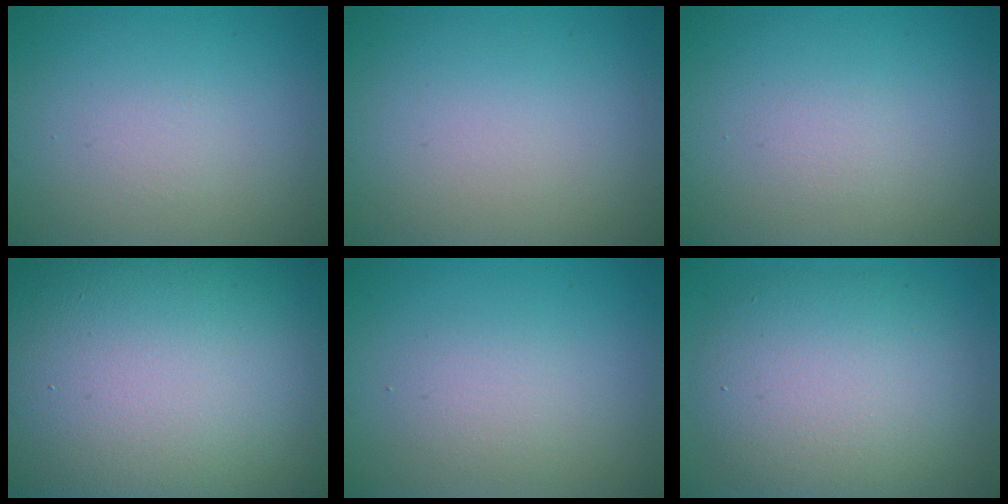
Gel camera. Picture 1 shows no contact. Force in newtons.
{"total": 0.0}
{"total": 0.7, "press": 0.7, "slide": 0.1}
{"total": 26.9, "press": 26.9, "slide": 1.3}
{"total": 1.9, "press": 1.9, "slide": 0.0}
{"total": 8.3, "press": 8.3, "slide": 0.3}